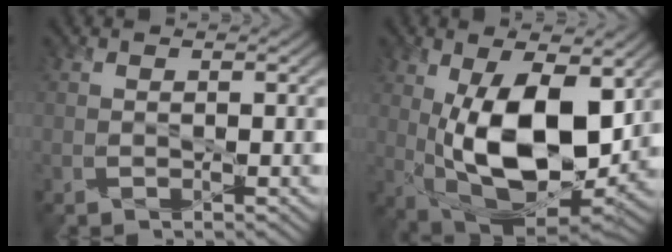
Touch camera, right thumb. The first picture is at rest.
{"total": 15.4, "force": [0.8, 7.6, 13.3], "torque": [-0.233, -0.013, 0.014]}